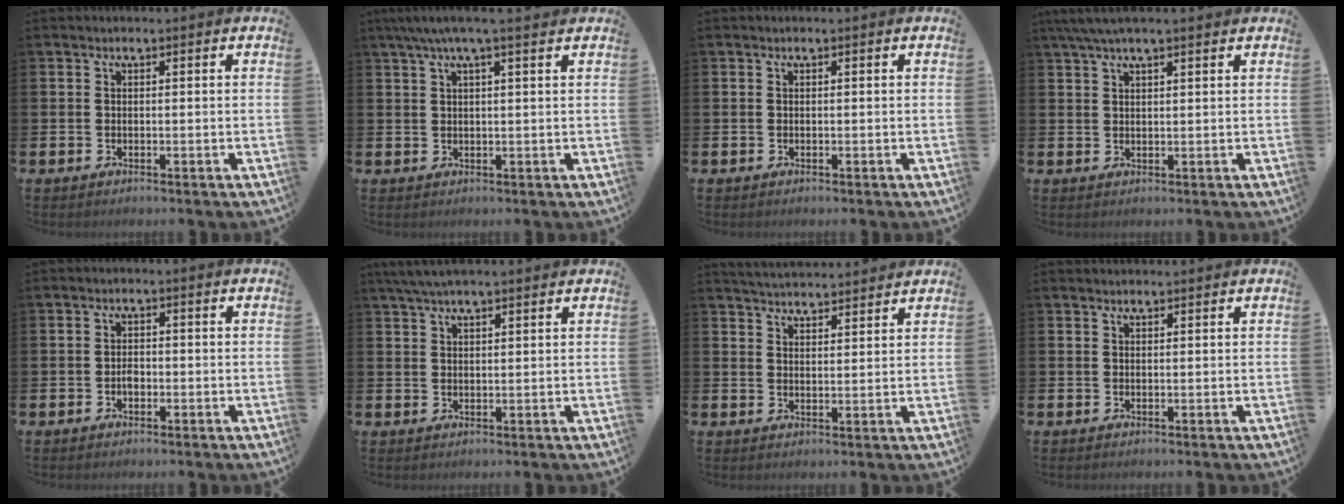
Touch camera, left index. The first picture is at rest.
{"total": 3.8, "force": [2.8, 0.2, 2.6], "torque": [-0.052, -0.001, 0.050]}
{"total": 0.0}
{"total": 3.8, "force": [3.0, 0.6, 2.3], "torque": [-0.044, -0.003, 0.054]}
{"total": 1.6, "force": [-0.5, 1.0, 1.1], "torque": [-0.013, 0.001, -0.011]}
{"total": 4.0, "force": [3.3, 0.8, 2.1], "torque": [-0.042, -0.003, 0.060]}
{"total": 4.1, "force": [4.1, 0.1, -0.1], "torque": [-0.015, -0.020, 0.076]}
{"total": 0.9, "force": [0.9, 0.1, 0.1], "torque": [0.009, -0.003, 0.014]}